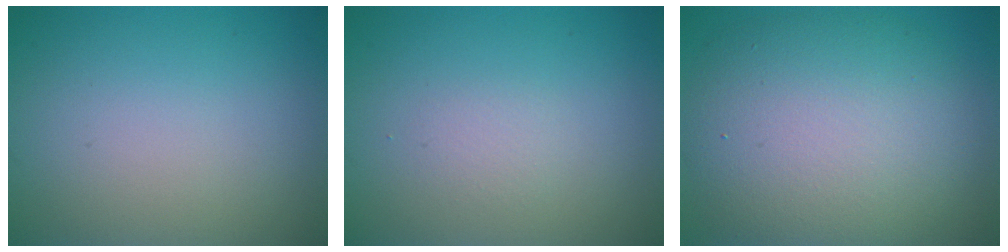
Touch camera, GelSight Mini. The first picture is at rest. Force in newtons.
{"total": 0.9, "press": 0.9, "slide": 0.0}
{"total": 10.5, "press": 10.5, "slide": 0.5}